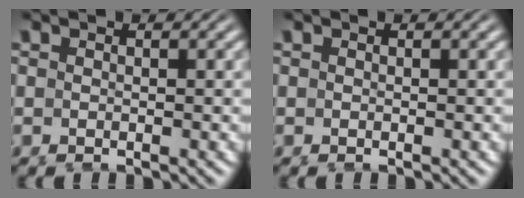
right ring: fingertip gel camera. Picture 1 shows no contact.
{"total": 0.0}